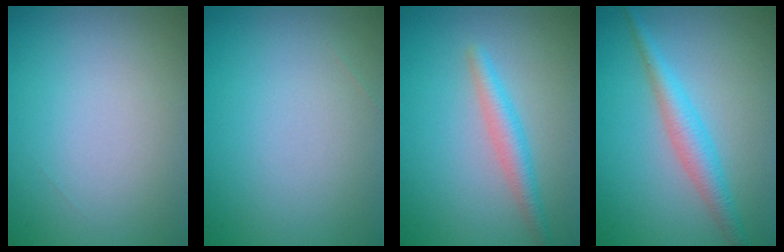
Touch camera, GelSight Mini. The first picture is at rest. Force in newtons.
{"total": 0.0}
{"total": 2.4, "press": 2.4, "slide": 0.1}
{"total": 2.9, "press": 2.9, "slide": 0.1}